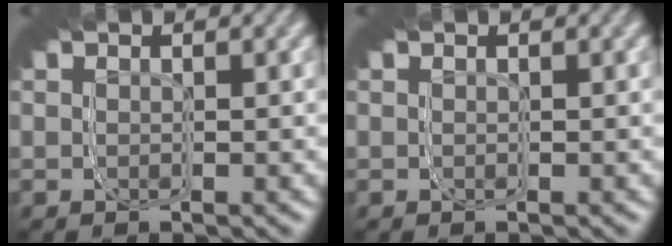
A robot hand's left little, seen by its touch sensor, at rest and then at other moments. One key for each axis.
{"total": 0.0}